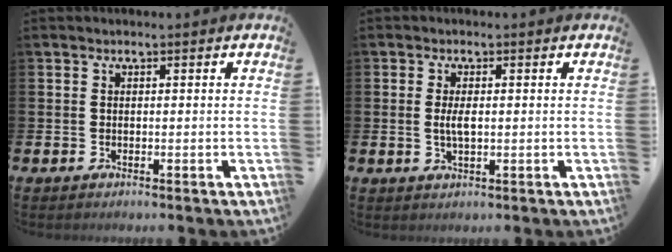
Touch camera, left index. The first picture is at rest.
{"total": 2.6, "force": [0.1, 1.1, 2.4], "torque": [-0.048, 0.004, 0.001]}